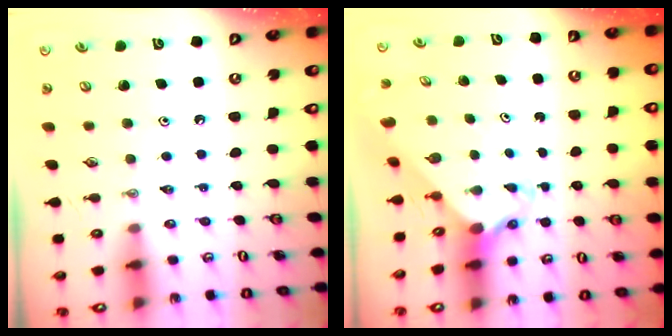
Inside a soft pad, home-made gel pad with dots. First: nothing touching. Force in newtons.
{"total": 2.3, "press": 2.3, "slide": 0.2}